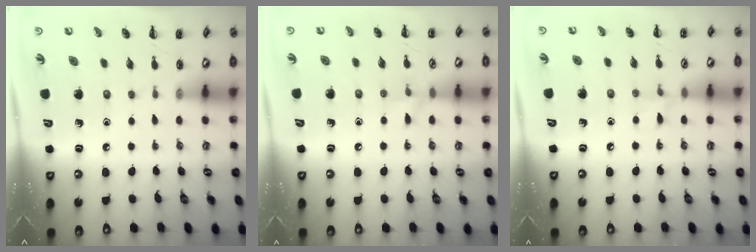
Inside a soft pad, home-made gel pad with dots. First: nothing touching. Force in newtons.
{"total": 5.4, "press": 5.2, "slide": 1.6}
{"total": 4.4, "press": 4.1, "slide": 1.6}